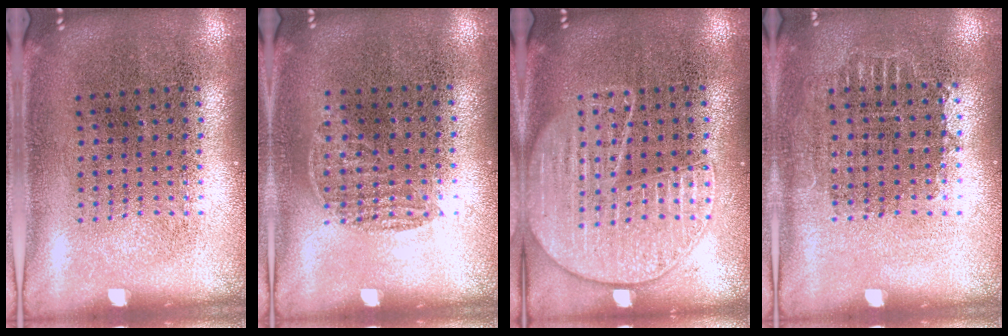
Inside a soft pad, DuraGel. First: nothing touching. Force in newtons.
{"total": 0.5, "press": 0.4, "slide": 0.4}
{"total": 3.1, "press": 3.1, "slide": 0.4}
{"total": 0.7, "press": 0.7, "slide": 0.3}